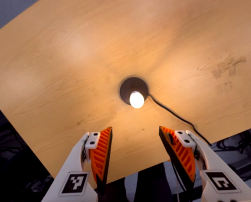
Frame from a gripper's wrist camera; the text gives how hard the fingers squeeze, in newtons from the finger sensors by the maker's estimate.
{"total": 0.0}